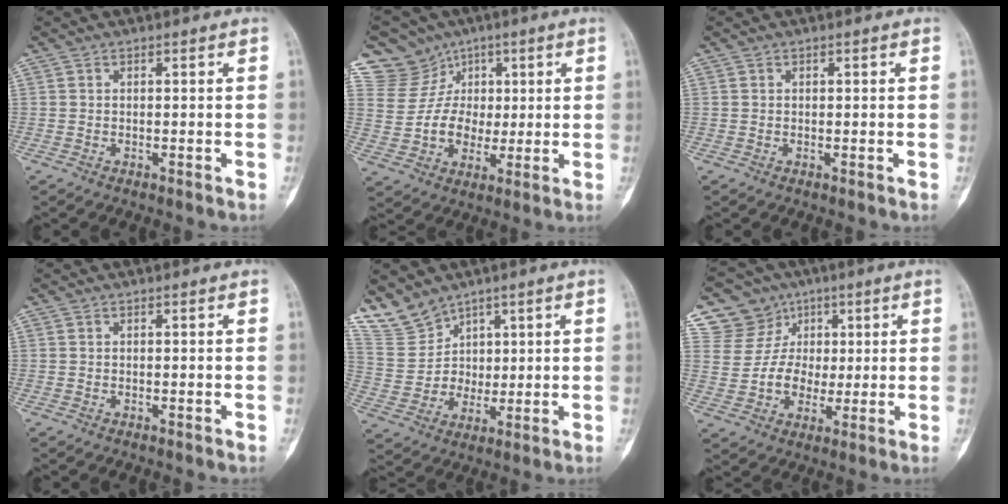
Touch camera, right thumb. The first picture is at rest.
{"total": 14.1, "force": [5.5, 12.8, 2.6], "torque": [-0.014, 0.006, 0.108]}
{"total": 0.0}
{"total": 0.0}
{"total": 9.1, "force": [6.8, 5.9, 1.1], "torque": [-0.001, -0.034, 0.151]}
{"total": 13.9, "force": [5.0, 12.6, 3.1], "torque": [-0.021, 0.014, 0.096]}